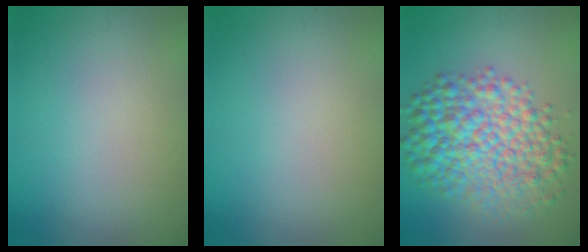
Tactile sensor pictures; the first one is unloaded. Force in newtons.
{"total": 0.0}
{"total": 8.4, "press": 8.4, "slide": 0.0}